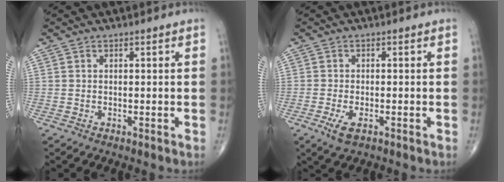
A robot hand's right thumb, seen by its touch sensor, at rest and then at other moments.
{"total": 3.4, "force": [-1.5, 1.5, 2.6], "torque": [-0.056, -0.005, -0.024]}